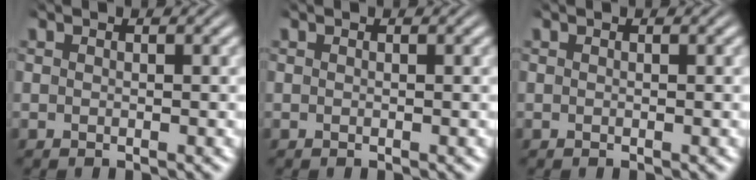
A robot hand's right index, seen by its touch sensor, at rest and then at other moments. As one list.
[{"total": 0.0}, {"total": 0.0}]